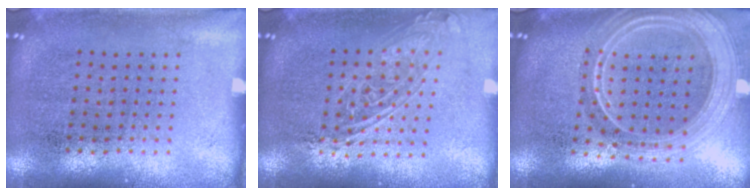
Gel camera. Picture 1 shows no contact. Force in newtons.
{"total": 1.7, "press": 1.4, "slide": 0.9}
{"total": 2.6, "press": 2.2, "slide": 1.4}